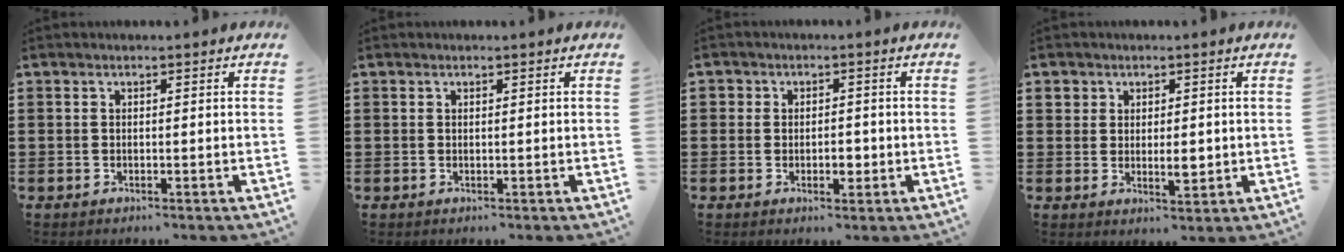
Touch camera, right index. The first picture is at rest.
{"total": 0.0}
{"total": 2.8, "force": [-0.6, 2.2, 1.7], "torque": [-0.036, 0.007, -0.014]}
{"total": 3.4, "force": [0.4, 2.4, 2.4], "torque": [-0.035, 0.003, 0.003]}